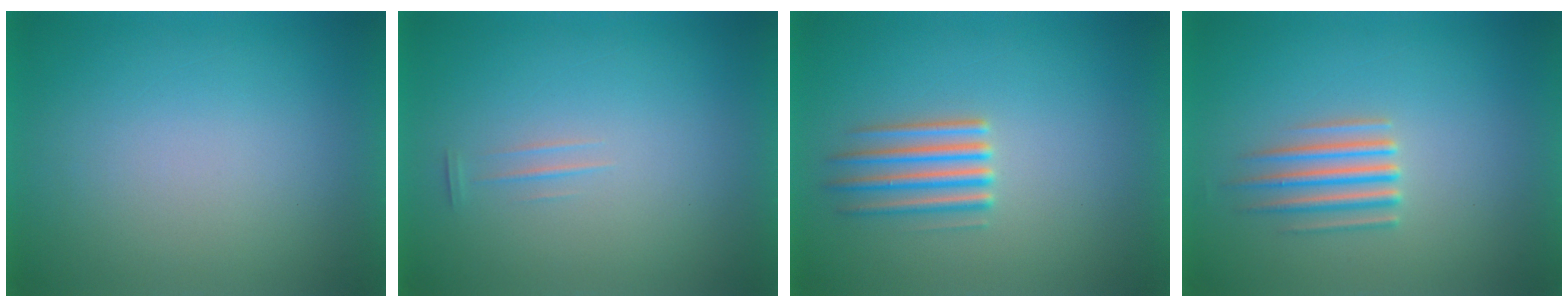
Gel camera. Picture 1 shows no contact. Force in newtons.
{"total": 1.1}
{"total": 2.5}
{"total": 2.9}